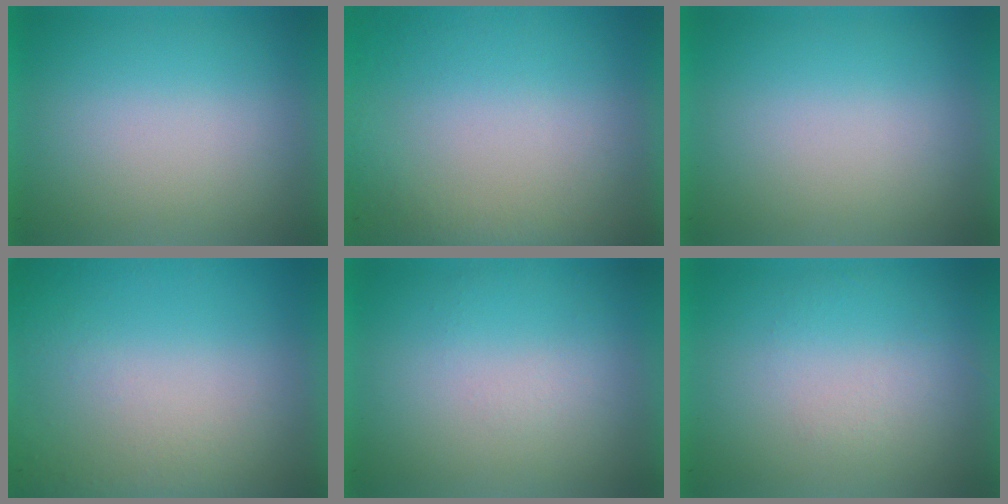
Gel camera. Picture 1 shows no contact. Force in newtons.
{"total": 8.2}
{"total": 0.0}
{"total": 5.1}
{"total": 1.1}
{"total": 1.2}